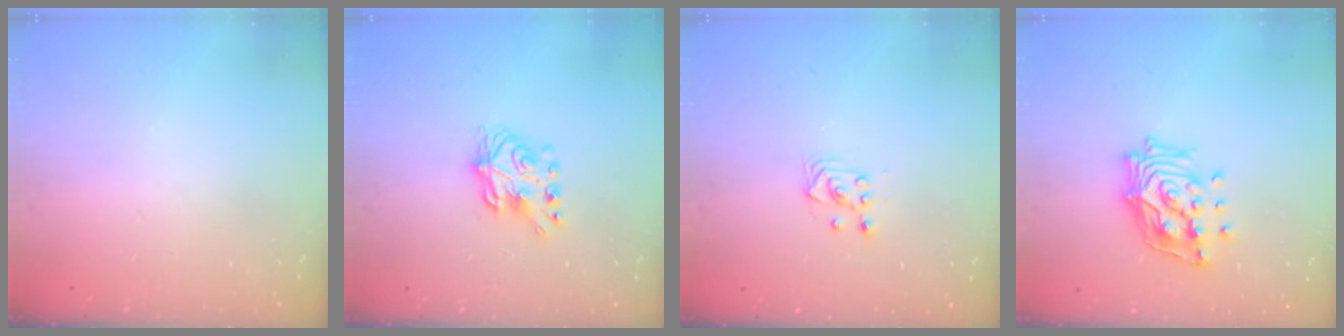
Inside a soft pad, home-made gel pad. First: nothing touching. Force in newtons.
{"total": 7.0, "press": 7.0, "slide": 0.2}
{"total": 3.4, "press": 3.0, "slide": 1.6}
{"total": 14.8, "press": 14.7, "slide": 2.0}